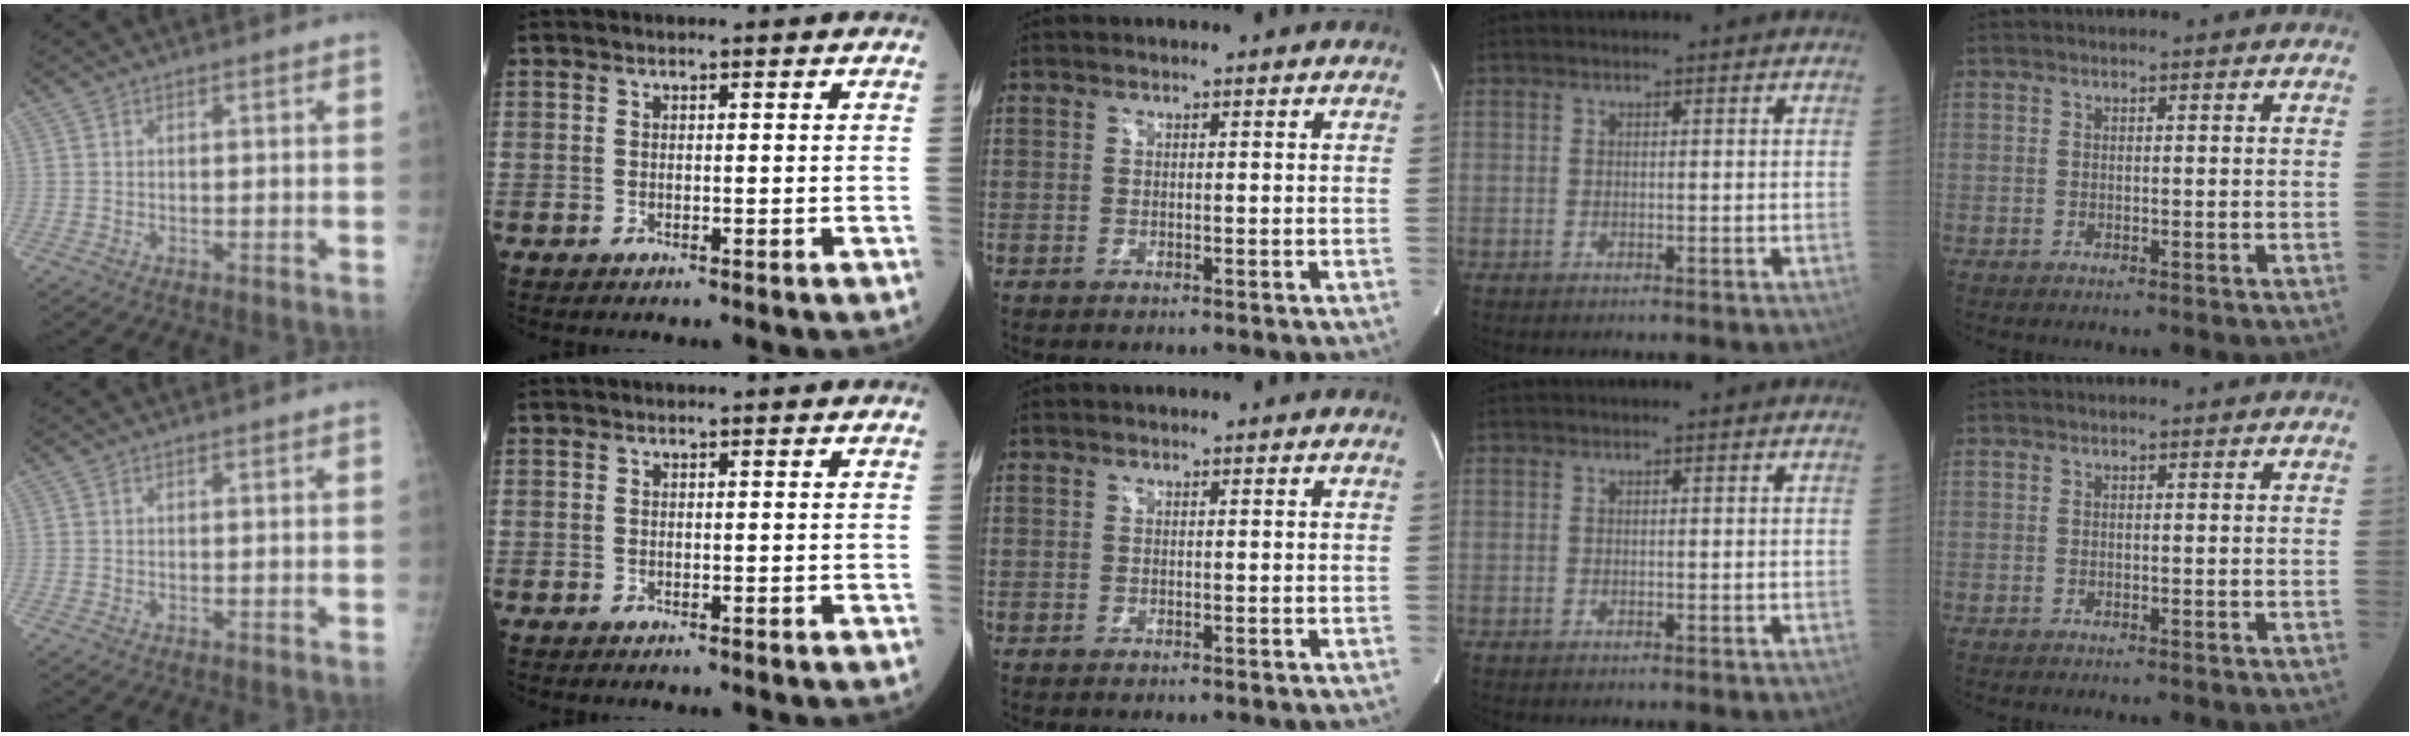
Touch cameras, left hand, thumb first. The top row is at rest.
{}